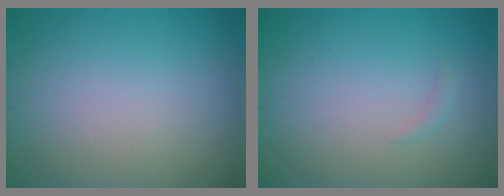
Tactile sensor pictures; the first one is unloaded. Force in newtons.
{"total": 0.6, "press": 0.6, "slide": 0.1}